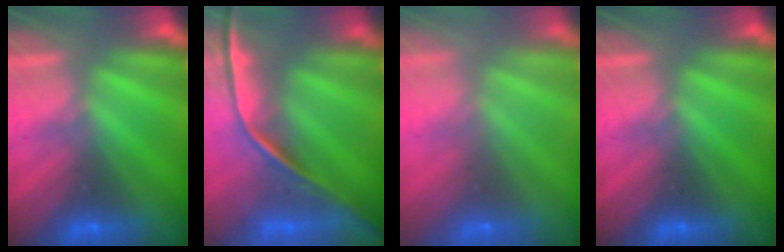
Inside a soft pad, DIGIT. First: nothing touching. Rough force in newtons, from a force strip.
{"total": 7.4}
{"total": 8.6}
{"total": 0.0}